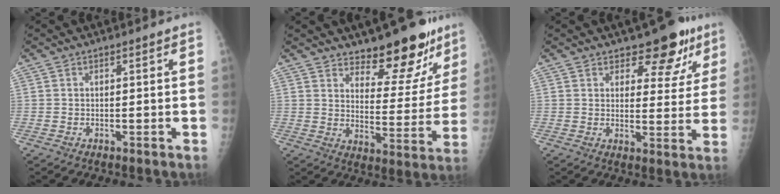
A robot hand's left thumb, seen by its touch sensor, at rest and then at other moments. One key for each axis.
{"total": 14.1, "fx": 11.0, "fy": 5.5, "fz": 6.8, "tx": -0.037, "ty": -0.091, "tz": 0.157}
{"total": 9.6, "fx": 6.4, "fy": 5.0, "fz": 5.0, "tx": -0.020, "ty": -0.033, "tz": 0.082}